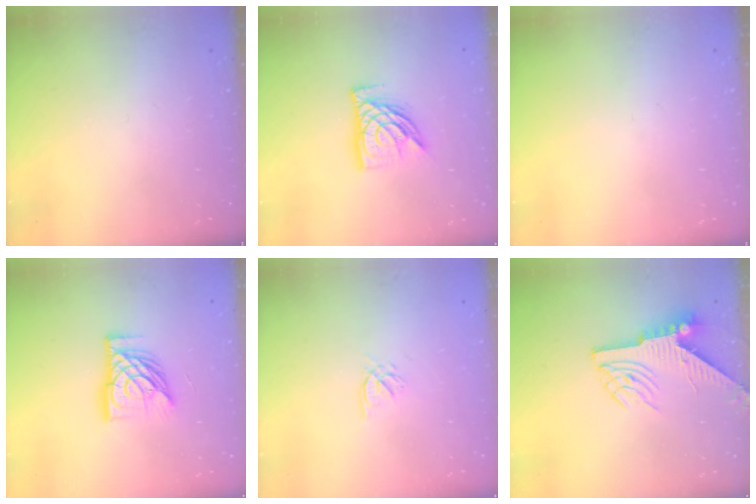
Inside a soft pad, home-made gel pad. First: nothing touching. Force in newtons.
{"total": 11.3, "press": 11.2, "slide": 1.0}
{"total": 0.0}
{"total": 14.7, "press": 14.7, "slide": 1.6}
{"total": 2.1, "press": 2.0, "slide": 0.5}
{"total": 6.1, "press": 6.0, "slide": 0.7}